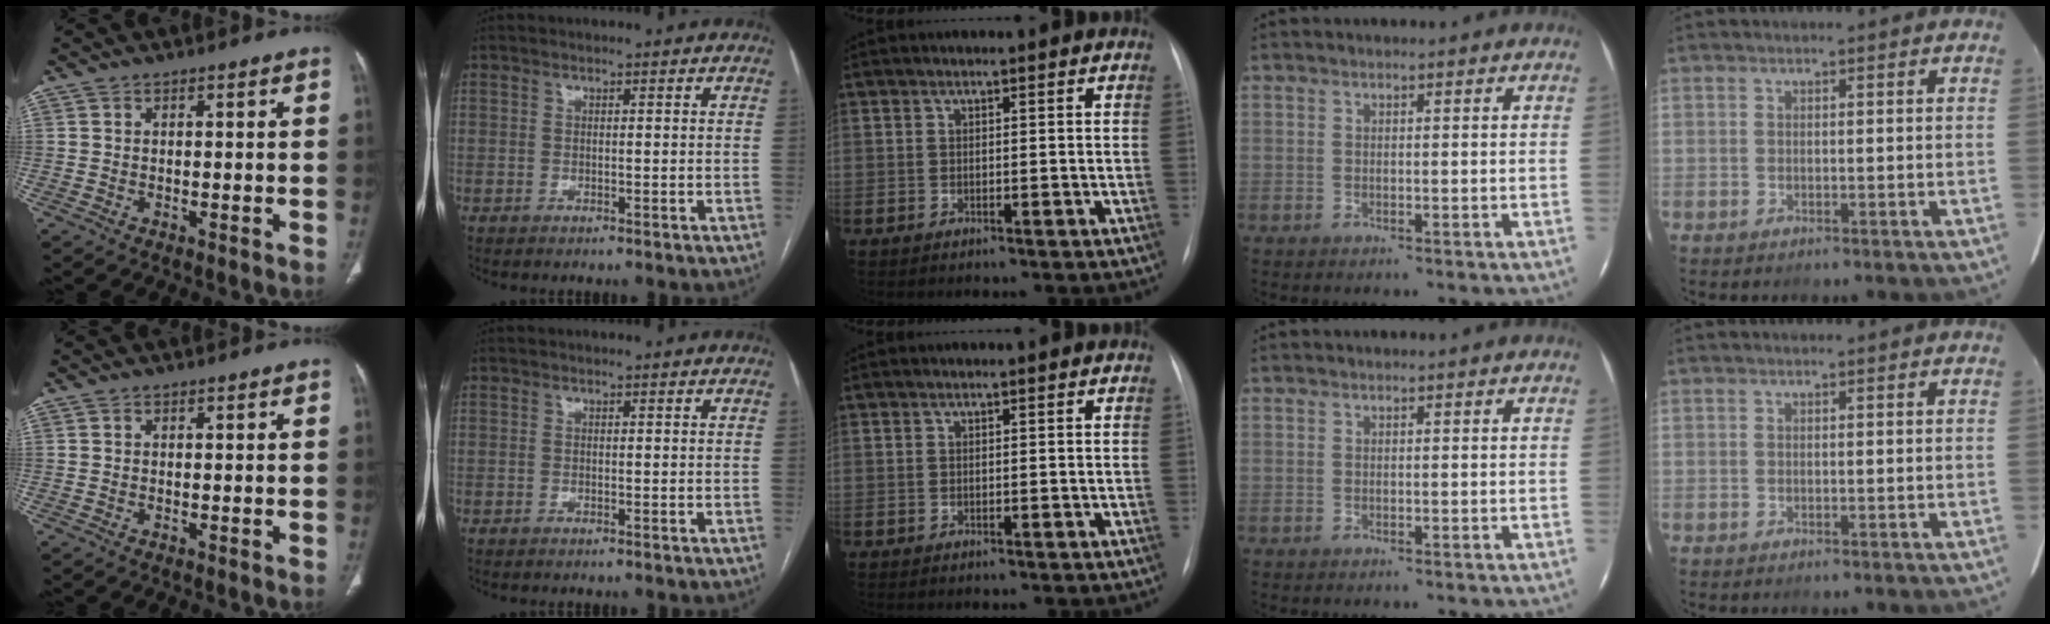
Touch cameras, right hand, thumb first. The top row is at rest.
{}